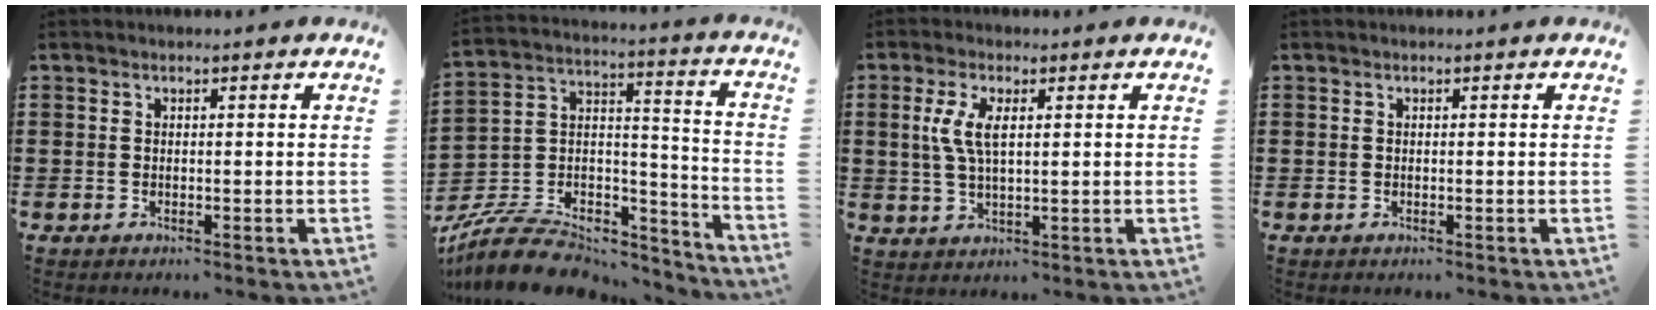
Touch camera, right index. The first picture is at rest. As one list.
[{"total": 9.2, "force": [-7.3, 4.3, 3.6], "torque": [-0.079, 0.017, -0.140]}, {"total": 5.0, "force": [1.2, 2.0, 4.5], "torque": [-0.109, 0.003, 0.014]}, {"total": 0.0}]